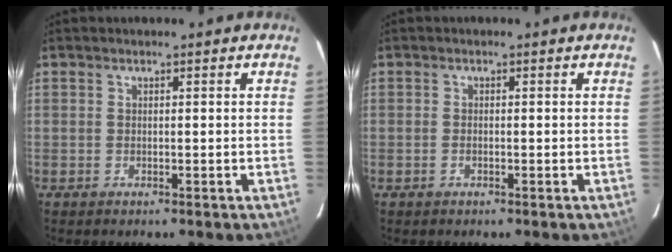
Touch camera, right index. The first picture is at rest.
{"total": 0.8, "force": [-0.3, 0.5, 0.5], "torque": [-0.012, 0.000, -0.007]}